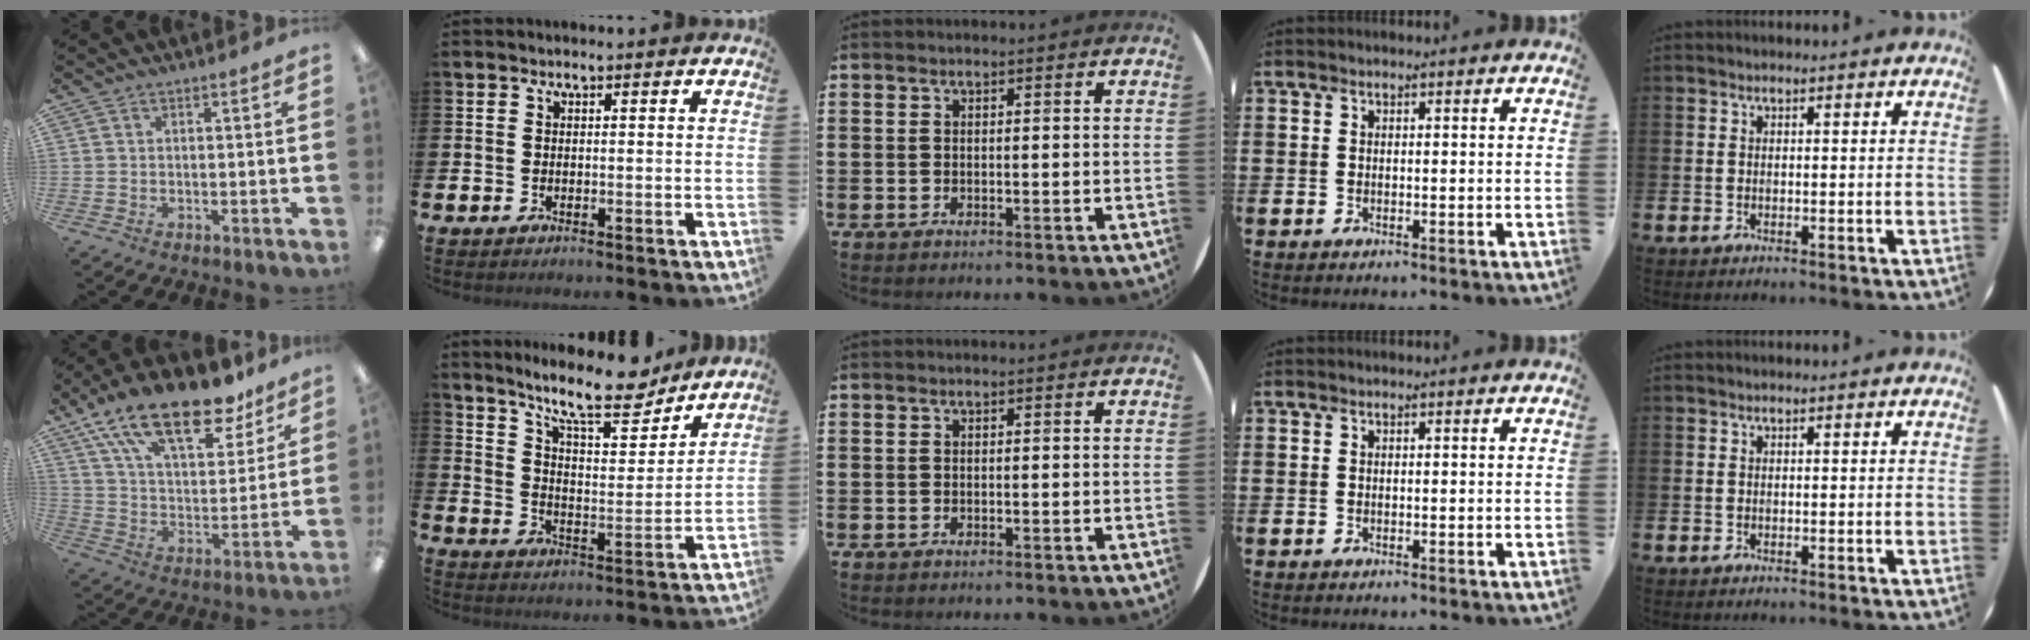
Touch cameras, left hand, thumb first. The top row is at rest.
{"thumb": {"total": 21.3, "force": [15.2, 8.3, 12.4], "torque": [-0.220, -0.083, 0.264]}, "index": {"total": 12.5, "force": [10.7, 2.8, 5.8], "torque": [-0.112, -0.065, 0.184]}}